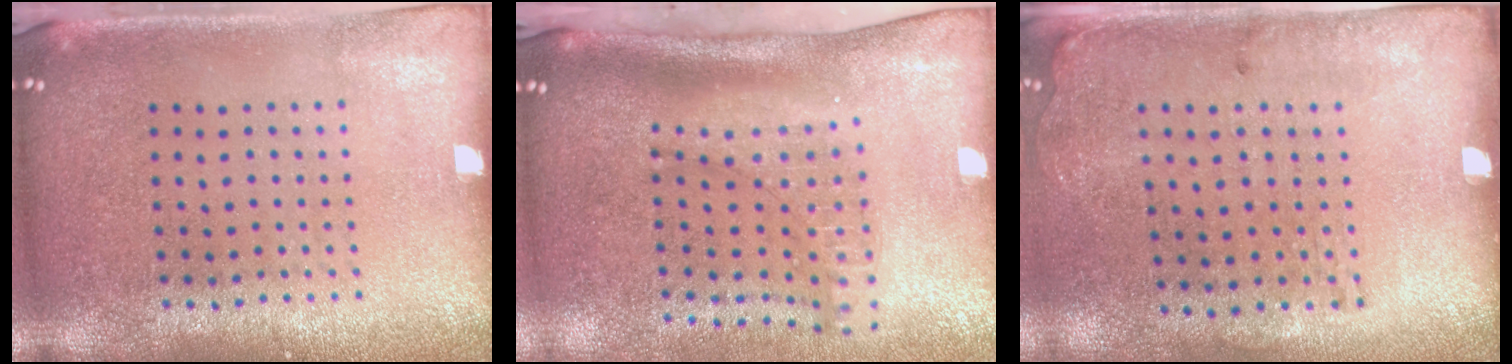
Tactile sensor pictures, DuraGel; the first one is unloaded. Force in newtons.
{"total": 2.2, "press": 1.5, "slide": 1.6}
{"total": 1.8, "press": 1.2, "slide": 1.3}